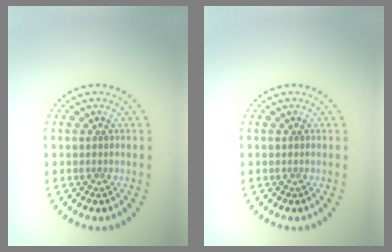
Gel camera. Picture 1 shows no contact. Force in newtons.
{"total": 0.0}